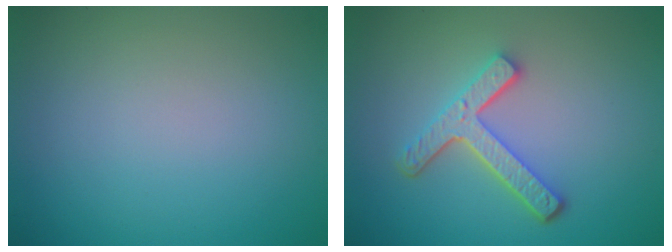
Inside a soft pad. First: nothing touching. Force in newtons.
{"total": 4.3, "press": 3.3, "slide": 2.8}